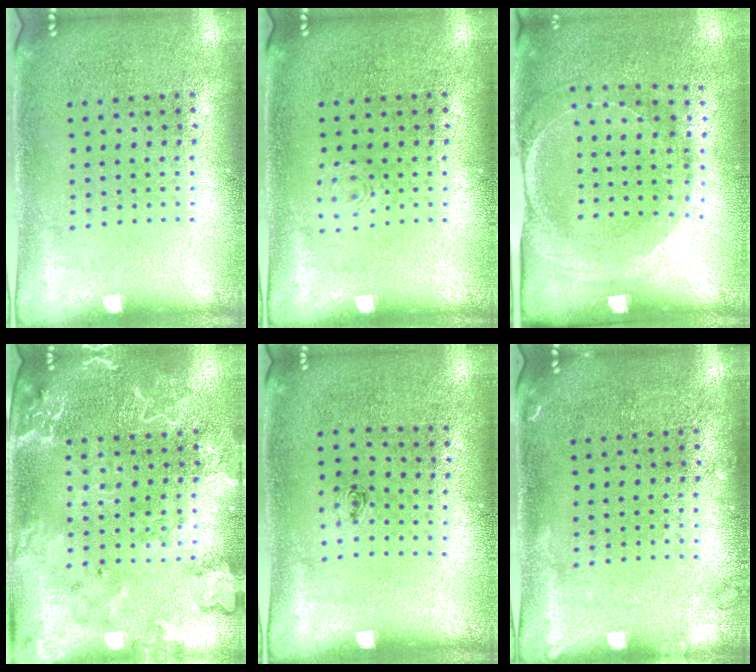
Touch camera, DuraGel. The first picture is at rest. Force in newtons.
{"total": 0.8, "press": 0.8, "slide": 0.1}
{"total": 1.6, "press": 1.5, "slide": 0.6}
{"total": 2.6, "press": 2.4, "slide": 1.0}
{"total": 0.5, "press": 0.1, "slide": 0.5}
{"total": 0.7, "press": 0.7, "slide": 0.2}